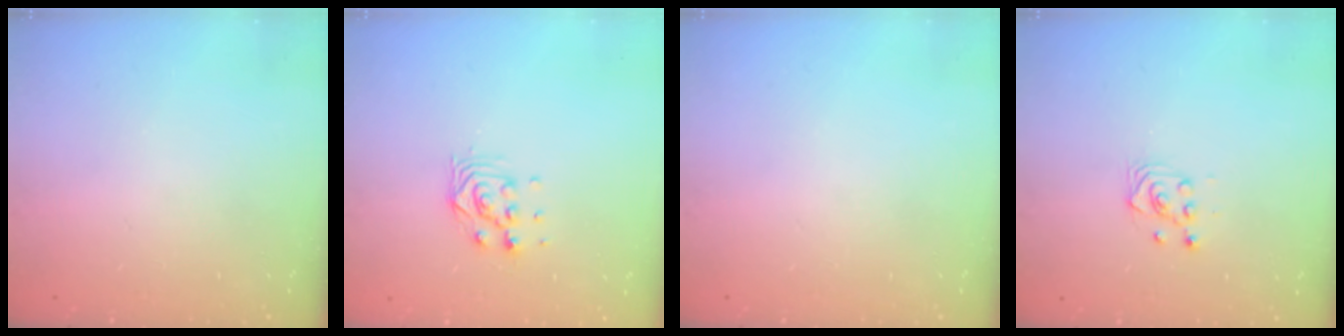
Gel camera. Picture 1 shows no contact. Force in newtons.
{"total": 7.4, "press": 7.3, "slide": 0.6}
{"total": 0.0}
{"total": 3.5, "press": 3.2, "slide": 1.5}